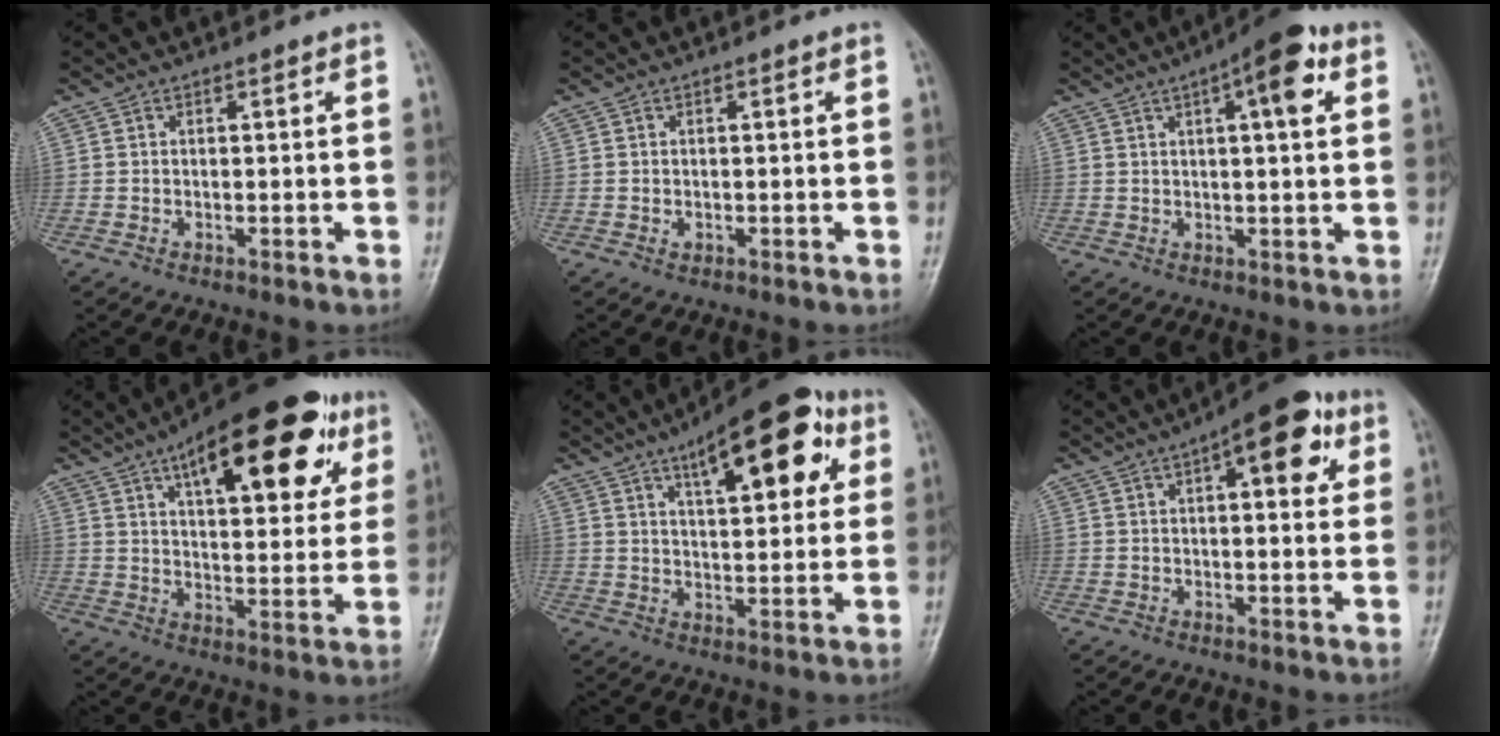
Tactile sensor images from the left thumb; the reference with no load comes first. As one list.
[{"total": 1.0, "force": [-0.1, 0.7, 0.6], "torque": [-0.005, 0.001, -0.001]}, {"total": 9.4, "force": [3.7, 2.8, 8.1], "torque": [-0.106, 0.006, 0.046]}, {"total": 24.7, "force": [11.9, 10.1, 19.1], "torque": [-0.244, -0.013, 0.172]}, {"total": 18.0, "force": [8.0, 7.1, 14.4], "torque": [-0.163, -0.010, 0.110]}, {"total": 12.2, "force": [5.1, 5.0, 10.0], "torque": [-0.100, 0.003, 0.058]}]